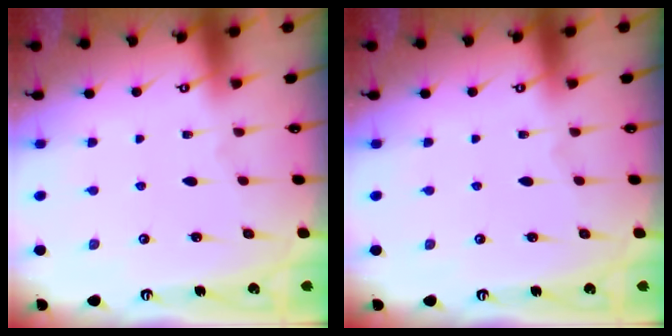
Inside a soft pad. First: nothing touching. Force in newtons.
{"total": 0.0}